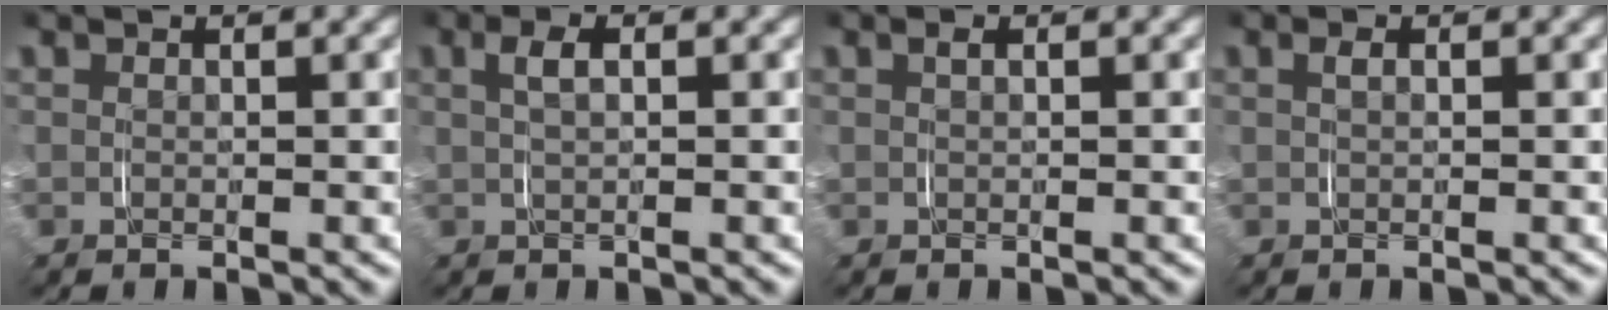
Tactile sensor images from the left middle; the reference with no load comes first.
{"total": 1.8, "force": [0.4, 0.7, 1.7], "torque": [-0.033, 0.004, 0.008]}
{"total": 0.6, "force": [0.1, 0.1, 0.5], "torque": [-0.009, 0.003, 0.004]}
{"total": 0.6, "force": [0.0, 0.2, 0.6], "torque": [-0.013, 0.002, 0.002]}